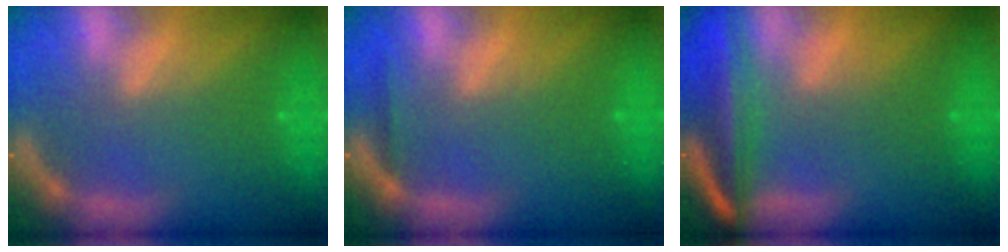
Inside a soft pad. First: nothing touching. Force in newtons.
{"total": 0.9}
{"total": 9.6}